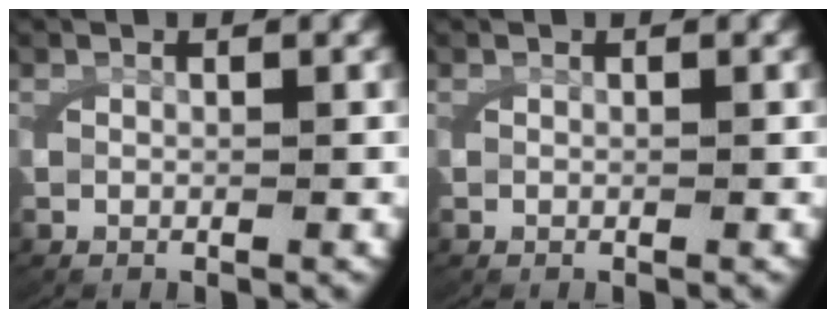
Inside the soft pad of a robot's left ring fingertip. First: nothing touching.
{"total": 0.0}